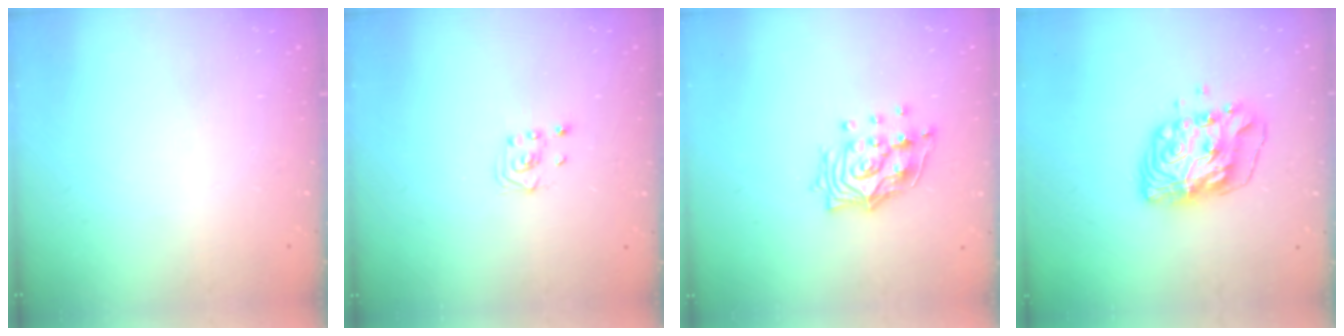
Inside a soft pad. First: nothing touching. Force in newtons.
{"total": 2.3, "press": 2.2, "slide": 0.8}
{"total": 13.3, "press": 13.3, "slide": 1.2}
{"total": 10.5, "press": 10.4, "slide": 1.7}